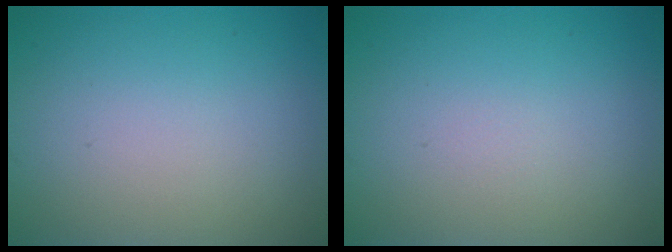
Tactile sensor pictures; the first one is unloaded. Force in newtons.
{"total": 0.0}